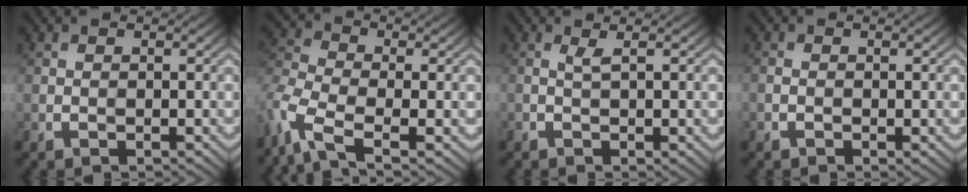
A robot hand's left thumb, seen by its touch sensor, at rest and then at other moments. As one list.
[{"total": 7.3, "force": [-4.3, 2.8, 5.2], "torque": [-0.124, -0.010, -0.100]}, {"total": 1.3, "force": [0.5, 0.1, 1.2], "torque": [-0.023, 0.005, 0.007]}, {"total": 1.1, "force": [-0.4, 0.6, 0.9], "torque": [-0.014, 0.001, -0.006]}]